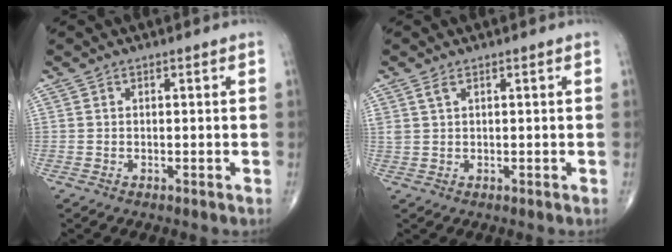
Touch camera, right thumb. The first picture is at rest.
{"total": 1.6, "force": [1.0, 0.6, 1.1], "torque": [-0.028, 0.003, 0.026]}